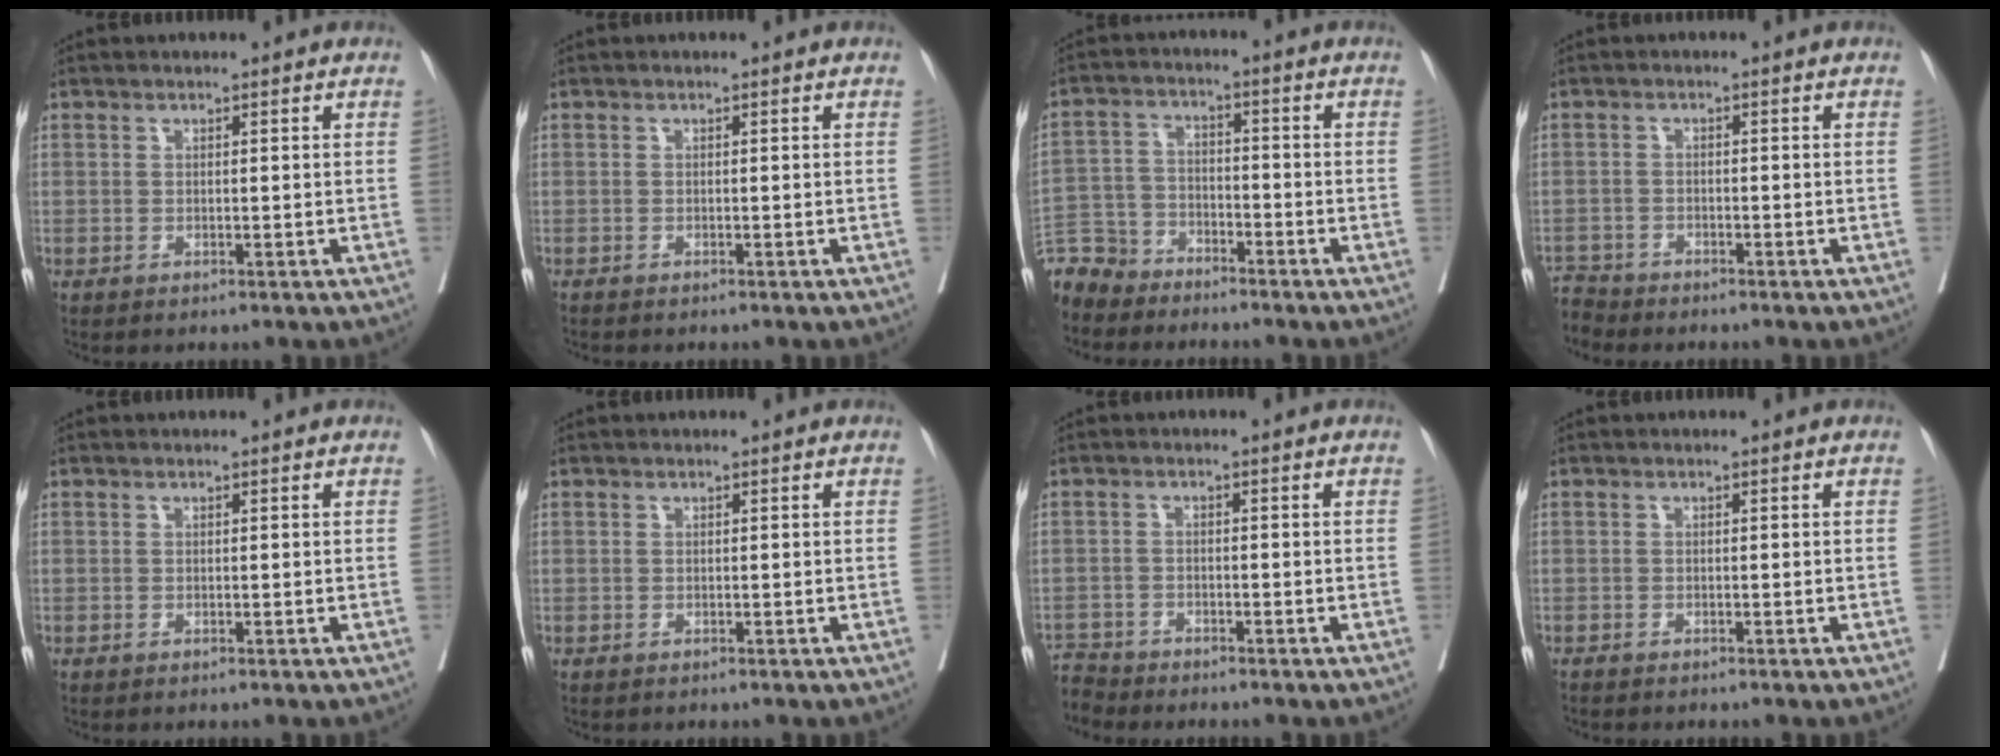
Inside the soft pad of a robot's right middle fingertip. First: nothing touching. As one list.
[{"total": 0.5, "force": [-0.5, 0.0, 0.1], "torque": [0.001, 0.001, -0.010]}, {"total": 7.0, "force": [-6.4, 2.8, -0.4], "torque": [0.009, 0.005, -0.131]}, {"total": 3.2, "force": [-3.1, 0.3, -0.9], "torque": [0.018, -0.011, -0.058]}, {"total": 0.0}, {"total": 0.0}, {"total": 3.6, "force": [-3.5, 0.3, -0.9], "torque": [0.019, -0.009, -0.067]}, {"total": 0.8, "force": [-0.8, 0.0, 0.3], "torque": [-0.004, 0.000, -0.013]}]